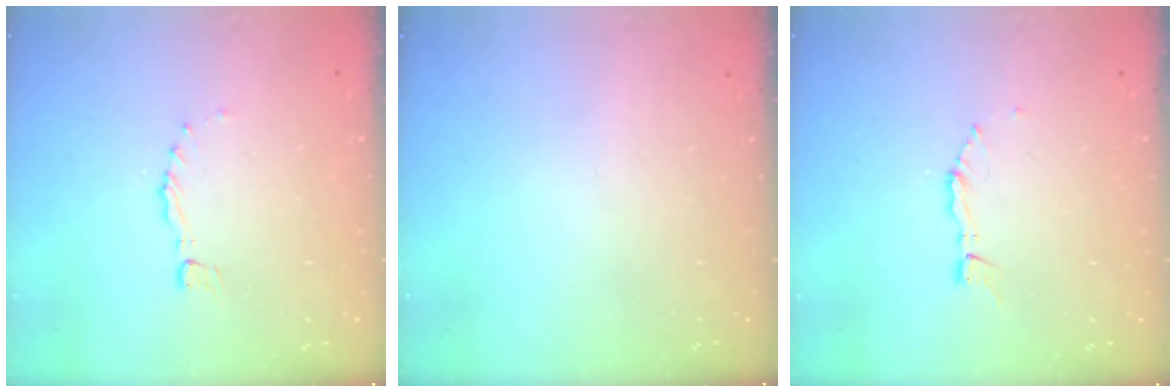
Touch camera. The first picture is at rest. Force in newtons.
{"total": 0.0}
{"total": 2.9, "press": 2.8, "slide": 0.3}